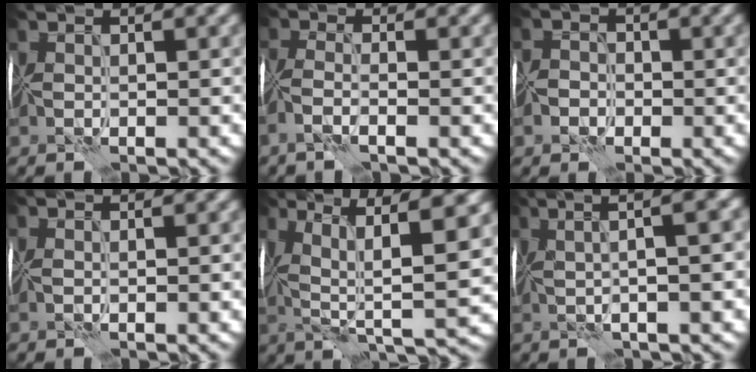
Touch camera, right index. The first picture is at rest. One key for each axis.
{"total": 2.6, "fx": -1.7, "fy": 0.3, "fz": 1.9, "tx": -0.054, "ty": -0.003, "tz": -0.047}
{"total": 1.6, "fx": -0.7, "fy": 1.4, "fz": 0.5, "tx": 0.004, "ty": 0.009, "tz": -0.022}
{"total": 0.5, "fx": 0.2, "fy": 0.3, "fz": 0.4, "tx": -0.011, "ty": 0.000, "tz": 0.006}
{"total": 9.6, "fx": 2.3, "fy": 2.4, "fz": 9.1, "tx": -0.167, "ty": 0.008, "tz": 0.039}
{"total": 8.2, "fx": 2.6, "fy": 2.6, "fz": 7.3, "tx": -0.075, "ty": 0.042, "tz": 0.014}